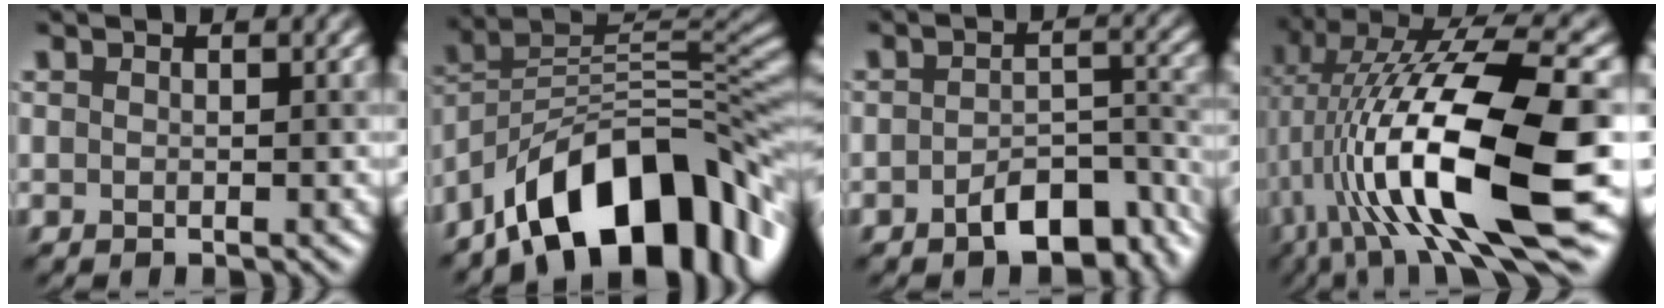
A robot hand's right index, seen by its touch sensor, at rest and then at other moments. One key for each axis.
{"total": 12.8, "fx": -7.5, "fy": 5.9, "fz": 8.5, "tx": -0.121, "ty": 0.032, "tz": -0.135}
{"total": 6.5, "fx": -4.1, "fy": 2.7, "fz": 4.3, "tx": -0.057, "ty": 0.011, "tz": -0.060}
{"total": 15.2, "fx": -1.8, "fy": 4.1, "fz": 14.6, "tx": -0.240, "ty": 0.022, "tz": -0.021}